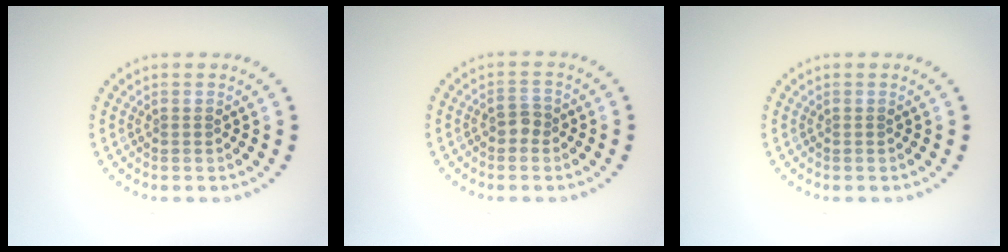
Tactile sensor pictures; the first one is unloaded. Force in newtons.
{"total": 1.5, "press": 1.4, "slide": 0.5}
{"total": 0.0}